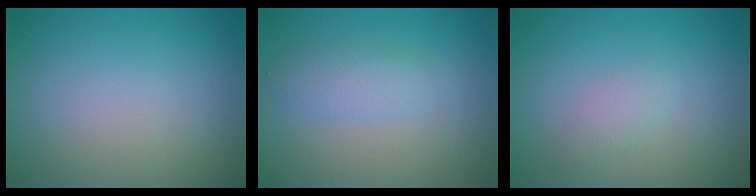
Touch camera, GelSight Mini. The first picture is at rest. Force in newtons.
{"total": 2.3, "press": 2.3, "slide": 0.2}
{"total": 1.3, "press": 1.3, "slide": 0.1}